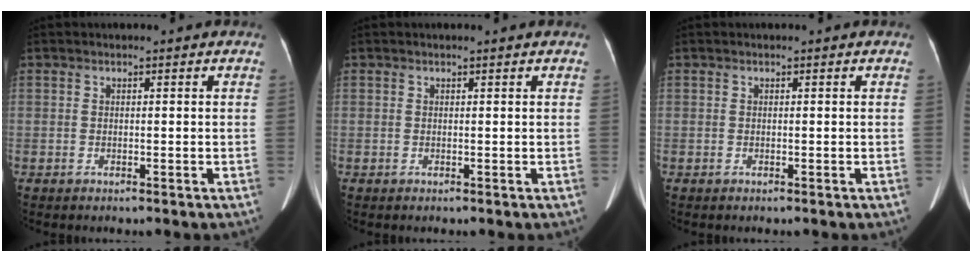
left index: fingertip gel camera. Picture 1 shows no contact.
{"total": 0.8, "force": [0.8, -0.1, 0.2], "torque": [-0.010, 0.005, 0.014]}
{"total": 0.0}